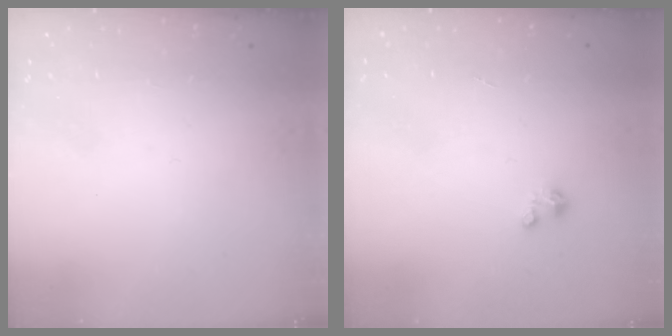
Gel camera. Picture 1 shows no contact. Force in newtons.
{"total": 0.8, "press": 0.7, "slide": 0.3}